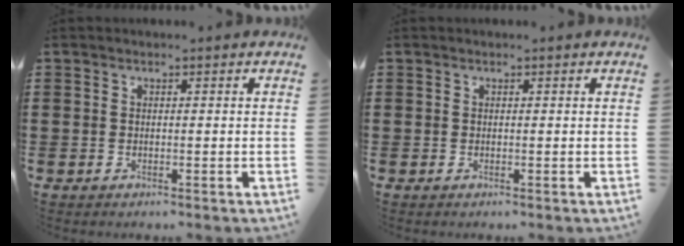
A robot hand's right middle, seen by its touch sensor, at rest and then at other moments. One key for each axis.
{"total": 0.0}